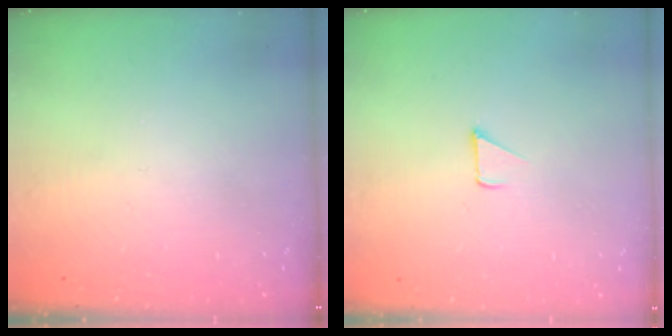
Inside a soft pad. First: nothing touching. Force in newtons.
{"total": 1.8, "press": 1.7, "slide": 0.1}